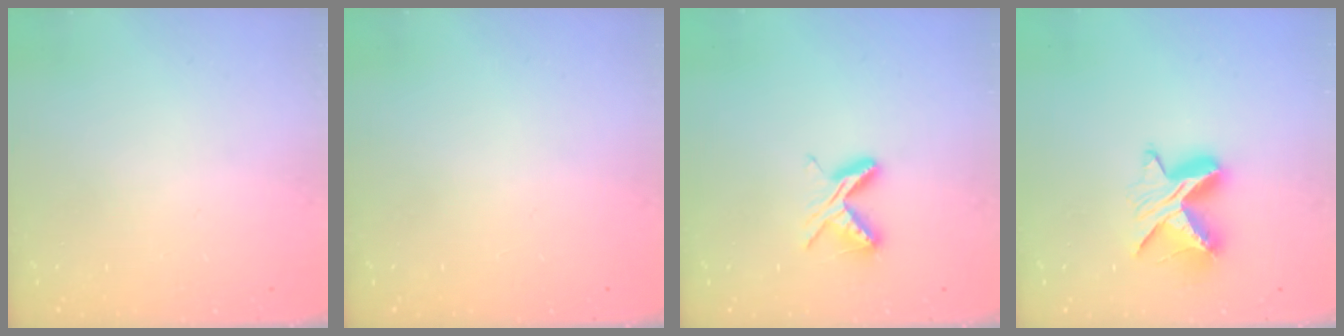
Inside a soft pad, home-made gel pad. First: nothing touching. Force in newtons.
{"total": 0.0}
{"total": 6.0, "press": 5.9, "slide": 0.9}
{"total": 11.3, "press": 11.3, "slide": 0.4}